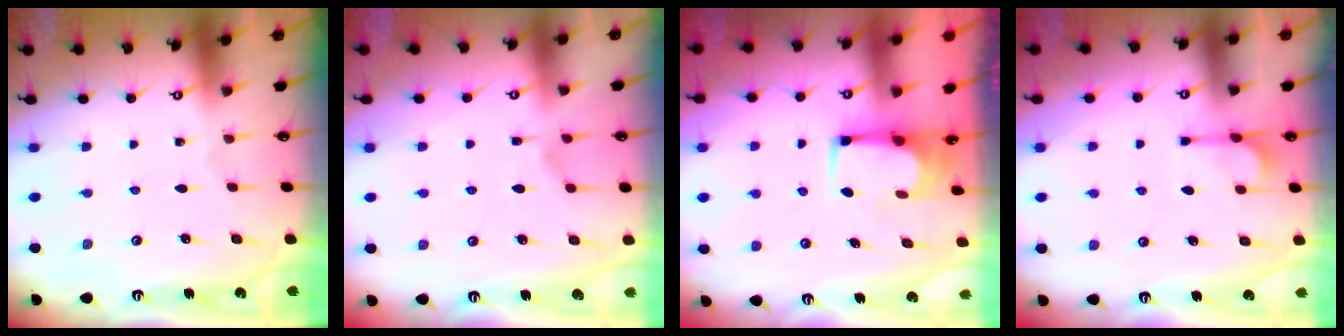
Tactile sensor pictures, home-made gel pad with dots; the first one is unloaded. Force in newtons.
{"total": 1.8, "press": 1.3, "slide": 1.3}
{"total": 2.1, "press": 2.1, "slide": 0.1}
{"total": 6.1, "press": 5.9, "slide": 1.4}